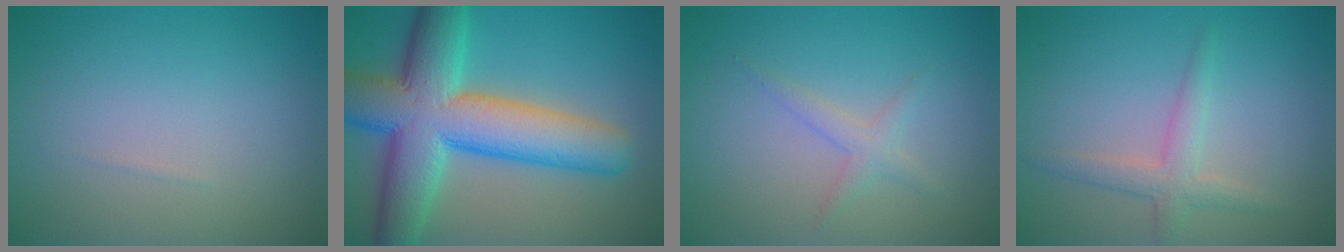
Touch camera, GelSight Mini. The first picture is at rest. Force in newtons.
{"total": 12.1, "press": 12.1, "slide": 0.5}
{"total": 1.6, "press": 1.6, "slide": 0.1}
{"total": 2.4, "press": 2.4, "slide": 0.1}